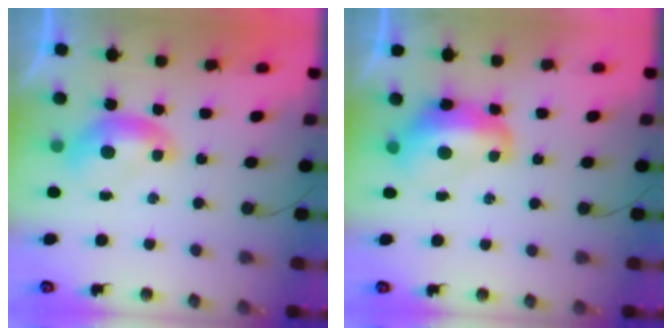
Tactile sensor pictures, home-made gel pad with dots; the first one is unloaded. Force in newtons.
{"total": 4.9, "press": 4.8, "slide": 0.9}